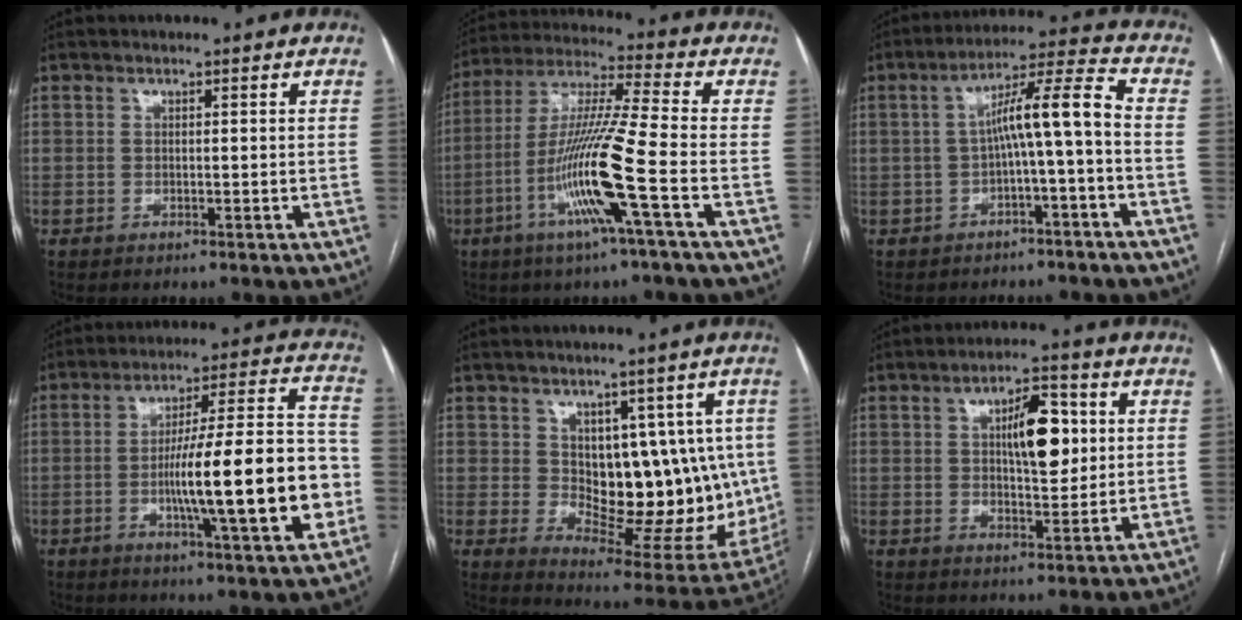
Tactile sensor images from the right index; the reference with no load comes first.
{"total": 14.6, "force": [-5.2, -1.2, 13.6], "torque": [-0.274, -0.011, -0.105]}
{"total": 8.6, "force": [-1.3, 0.0, 8.5], "torque": [-0.136, 0.036, -0.021]}
{"total": 19.5, "force": [-4.0, 2.0, 19.0], "torque": [-0.269, 0.018, -0.055]}
{"total": 15.6, "force": [1.4, 8.4, 13.0], "torque": [-0.150, 0.006, 0.044]}
{"total": 8.9, "force": [2.0, 3.0, 8.1], "torque": [-0.129, 0.012, 0.033]}